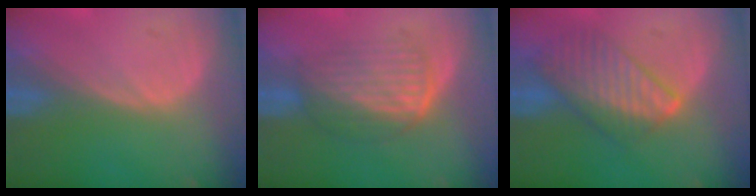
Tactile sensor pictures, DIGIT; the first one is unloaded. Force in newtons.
{"total": 6.9, "press": 6.0, "slide": 3.5}
{"total": 7.2, "press": 7.2, "slide": 0.2}